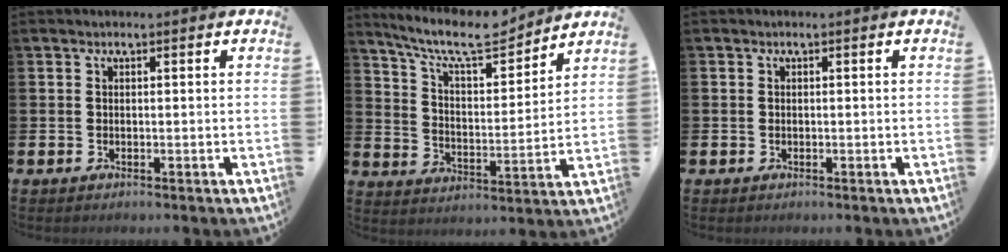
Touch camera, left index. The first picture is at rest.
{"total": 9.8, "force": [8.8, 2.1, 3.9], "torque": [-0.097, -0.054, 0.153]}
{"total": 0.5, "force": [-0.2, 0.5, 0.0], "torque": [-0.005, 0.005, -0.004]}